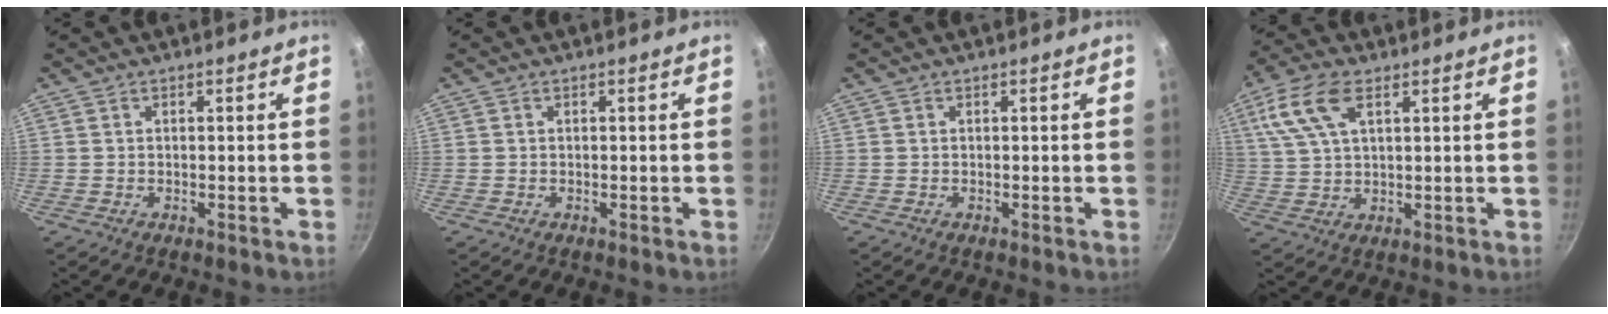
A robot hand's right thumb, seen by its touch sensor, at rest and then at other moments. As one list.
[{"total": 0.0}, {"total": 0.0}, {"total": 10.5, "force": [4.4, 5.3, 7.9], "torque": [-0.159, 0.008, 0.086]}]